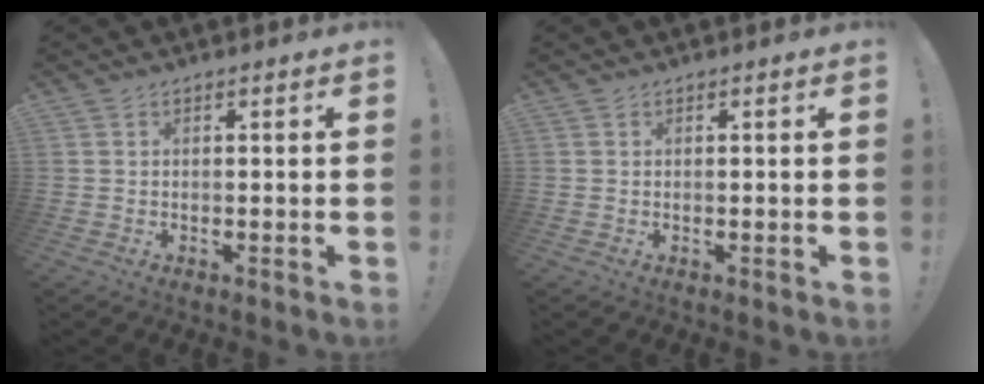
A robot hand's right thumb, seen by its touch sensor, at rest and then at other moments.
{"total": 0.0}